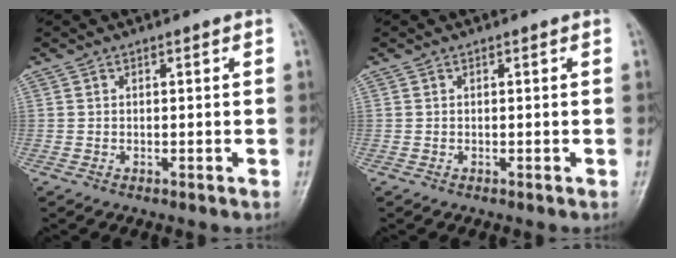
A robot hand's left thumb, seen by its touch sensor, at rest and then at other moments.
{"total": 0.0}